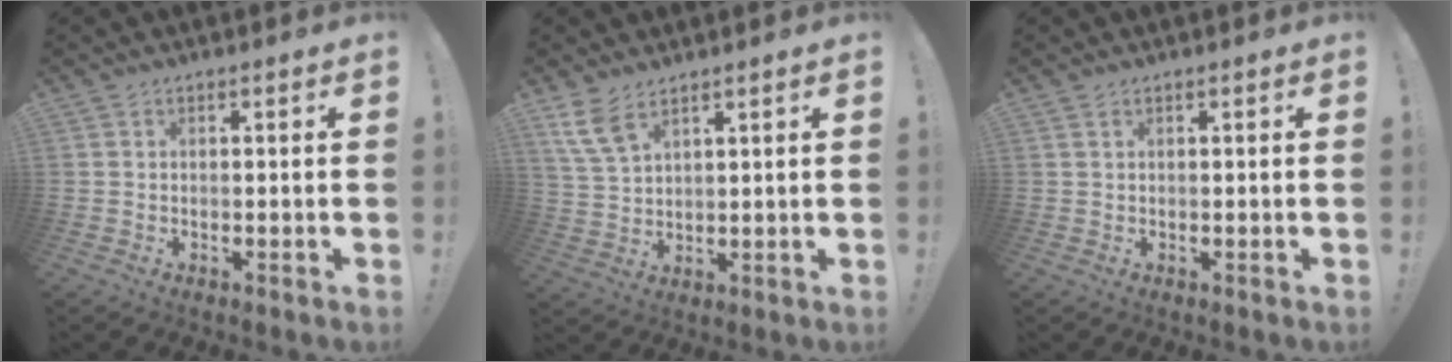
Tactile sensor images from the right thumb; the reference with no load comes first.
{"total": 7.4, "force": [5.2, 3.1, 4.3], "torque": [-0.079, -0.023, 0.100]}
{"total": 0.5, "force": [0.3, 0.1, 0.4], "torque": [-0.009, 0.002, 0.006]}